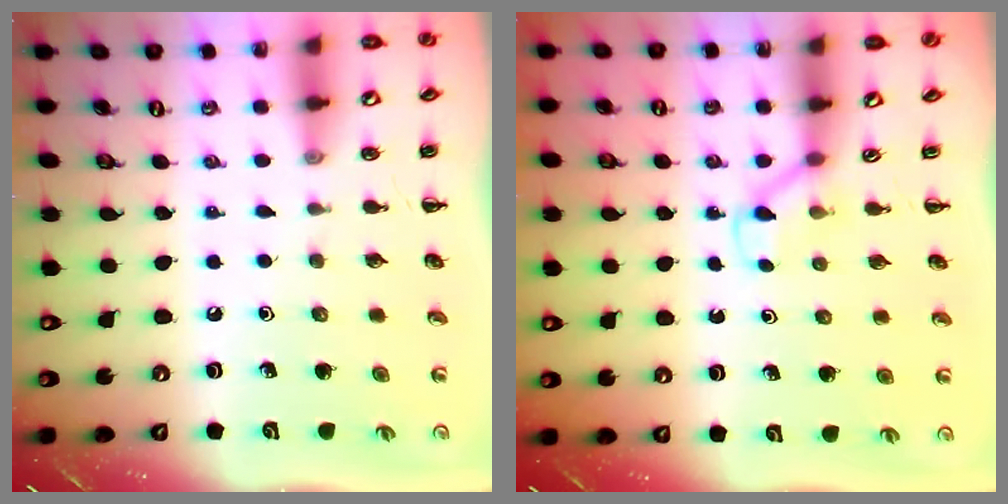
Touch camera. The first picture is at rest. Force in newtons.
{"total": 3.0, "press": 2.8, "slide": 1.1}